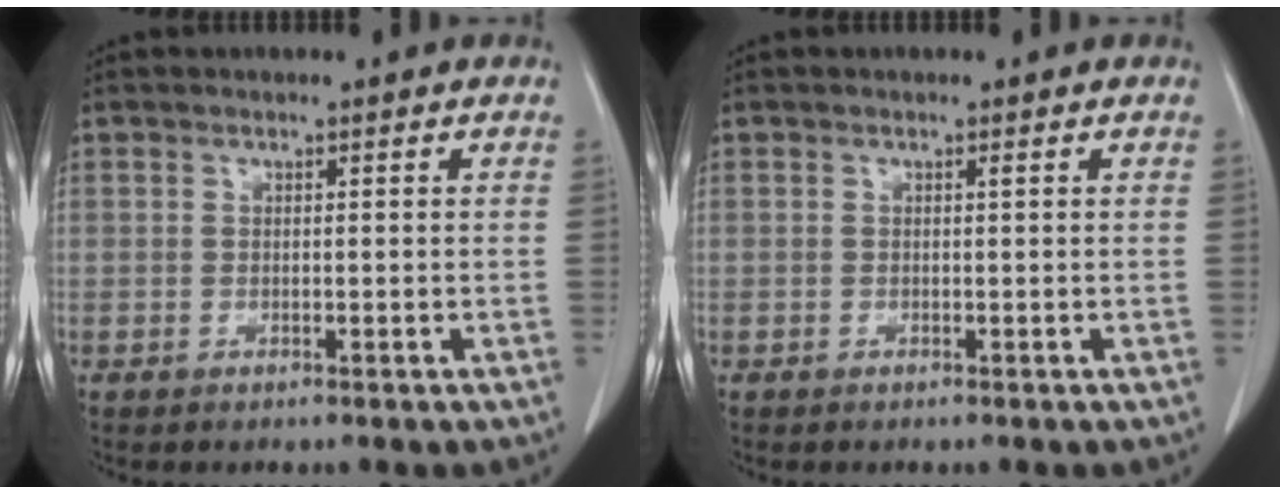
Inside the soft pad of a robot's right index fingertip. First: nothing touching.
{"total": 0.0}